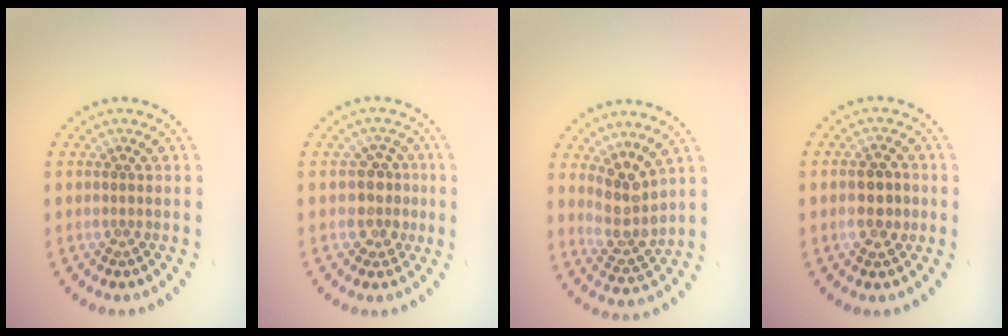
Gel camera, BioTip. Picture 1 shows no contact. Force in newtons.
{"total": 2.4, "press": 2.1, "slide": 1.1}
{"total": 3.6, "press": 2.8, "slide": 2.3}
{"total": 2.7, "press": 2.7, "slide": 0.2}